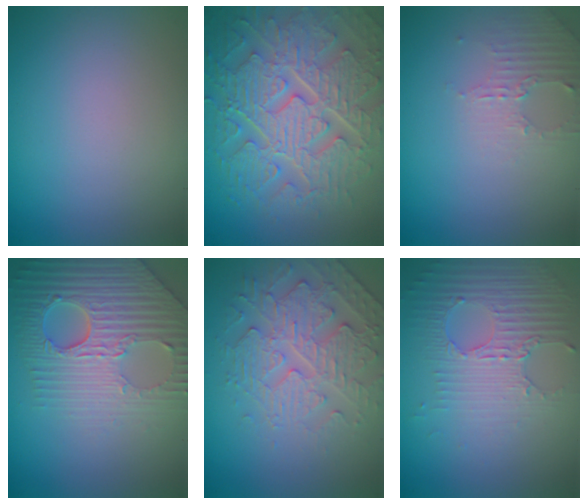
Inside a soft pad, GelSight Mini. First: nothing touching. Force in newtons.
{"total": 9.3, "press": 6.9, "slide": 6.3}
{"total": 2.2, "press": 2.1, "slide": 0.6}
{"total": 6.9, "press": 5.6, "slide": 4.1}
{"total": 4.8, "press": 3.6, "slide": 3.2}
{"total": 5.2, "press": 3.3, "slide": 4.1}